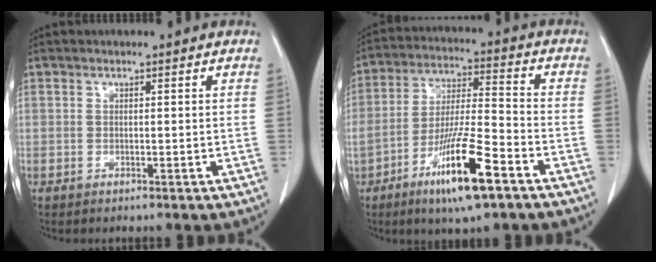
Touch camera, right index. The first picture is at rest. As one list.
[{"total": 13.5, "force": [-7.3, 1.6, 11.2], "torque": [-0.209, -0.018, -0.129]}]